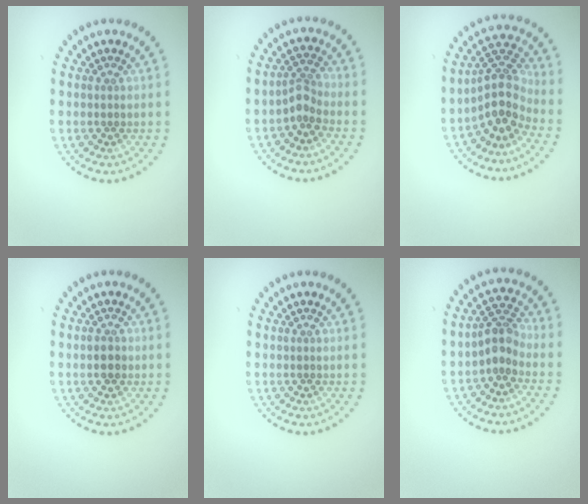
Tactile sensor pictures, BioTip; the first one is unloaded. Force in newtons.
{"total": 2.0, "press": 1.4, "slide": 1.4}
{"total": 4.0, "press": 3.1, "slide": 2.6}
{"total": 1.2, "press": 1.2, "slide": 0.1}
{"total": 0.0}
{"total": 2.4, "press": 1.9, "slide": 1.5}